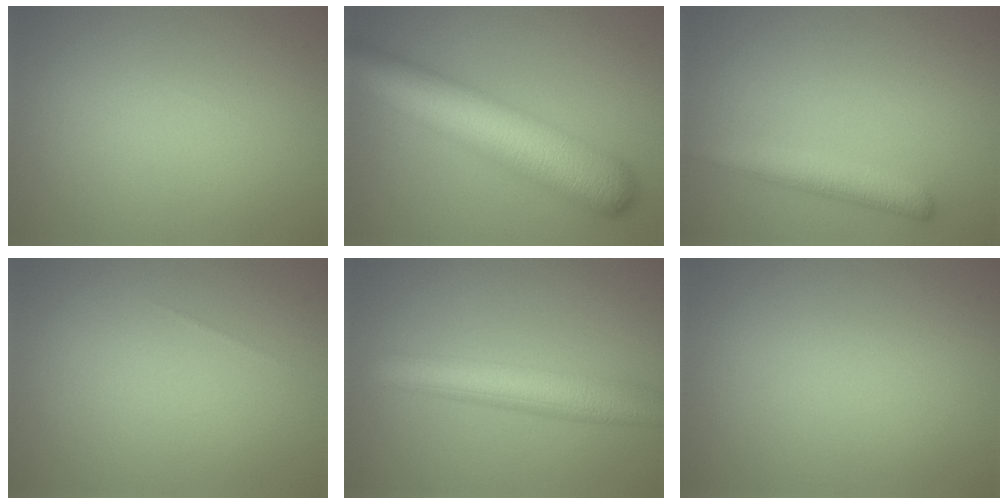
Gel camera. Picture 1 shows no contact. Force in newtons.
{"total": 10.7, "press": 10.7, "slide": 0.3}
{"total": 3.2, "press": 3.2, "slide": 0.2}
{"total": 0.0}
{"total": 5.9, "press": 5.9, "slide": 0.3}
{"total": 0.0}